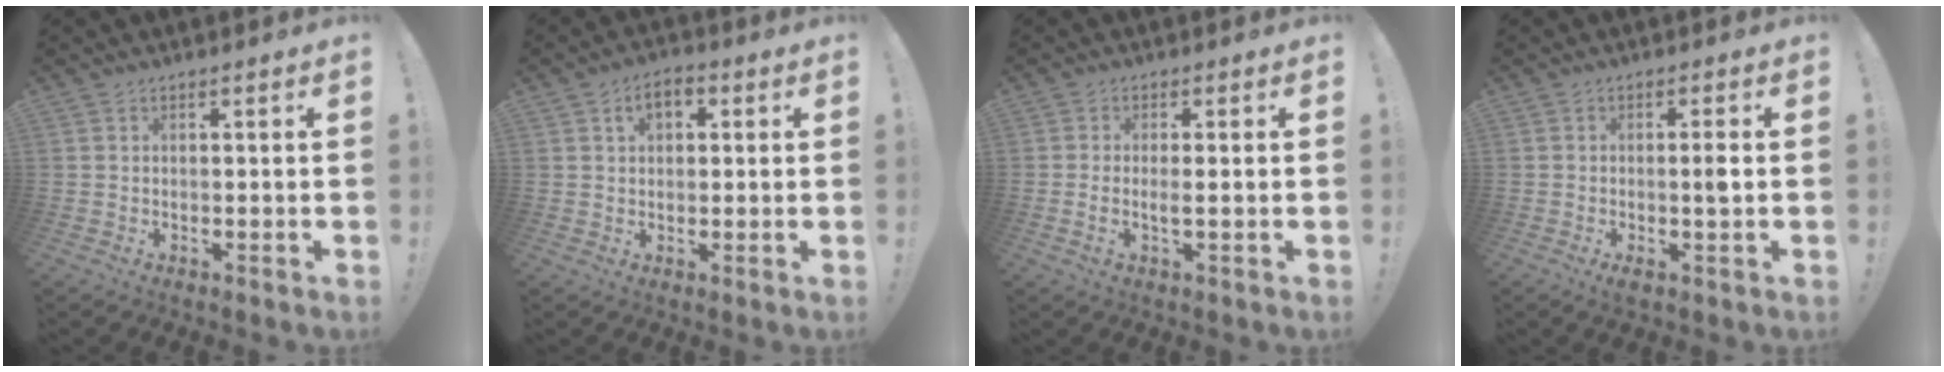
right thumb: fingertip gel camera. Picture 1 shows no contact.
{"total": 5.4, "force": [1.8, 3.7, 3.5], "torque": [-0.055, 0.007, 0.031]}
{"total": 2.7, "force": [-0.3, 0.2, 2.7], "torque": [-0.054, 0.000, -0.005]}
{"total": 4.0, "force": [-0.5, 0.1, 3.9], "torque": [-0.067, -0.003, -0.011]}